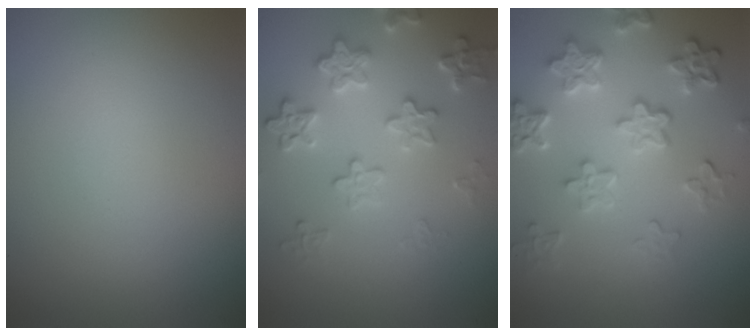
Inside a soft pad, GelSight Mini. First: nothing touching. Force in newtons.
{"total": 3.9, "press": 3.4, "slide": 1.9}
{"total": 5.9, "press": 4.4, "slide": 3.9}